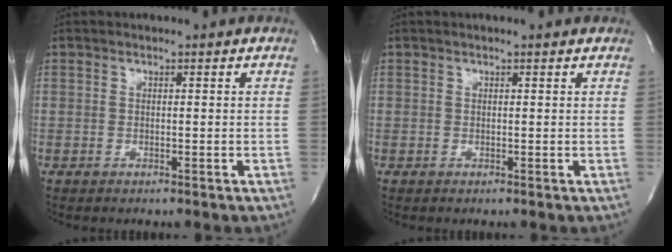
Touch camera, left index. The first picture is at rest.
{"total": 1.1, "force": [0.9, 0.1, 0.6], "torque": [-0.014, 0.012, 0.012]}